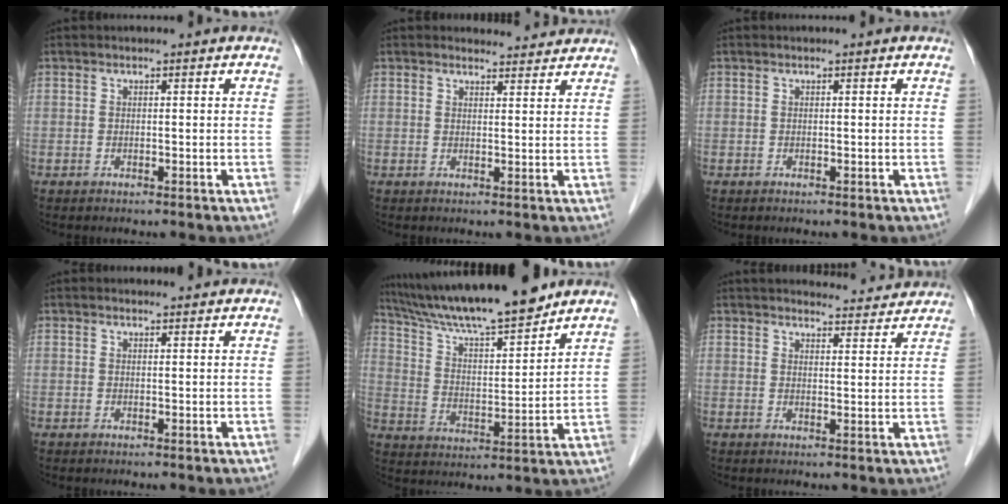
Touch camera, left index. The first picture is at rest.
{"total": 3.9, "force": [3.8, 0.9, 0.0], "torque": [-0.005, 0.006, 0.042]}
{"total": 0.0}
{"total": 1.9, "force": [1.8, 0.2, 0.2], "torque": [-0.011, 0.007, 0.024]}
{"total": 16.4, "force": [14.5, 1.1, 7.7], "torque": [-0.135, 0.007, 0.247]}
{"total": 9.8, "force": [9.5, 1.7, 1.8], "torque": [-0.010, 0.006, 0.106]}